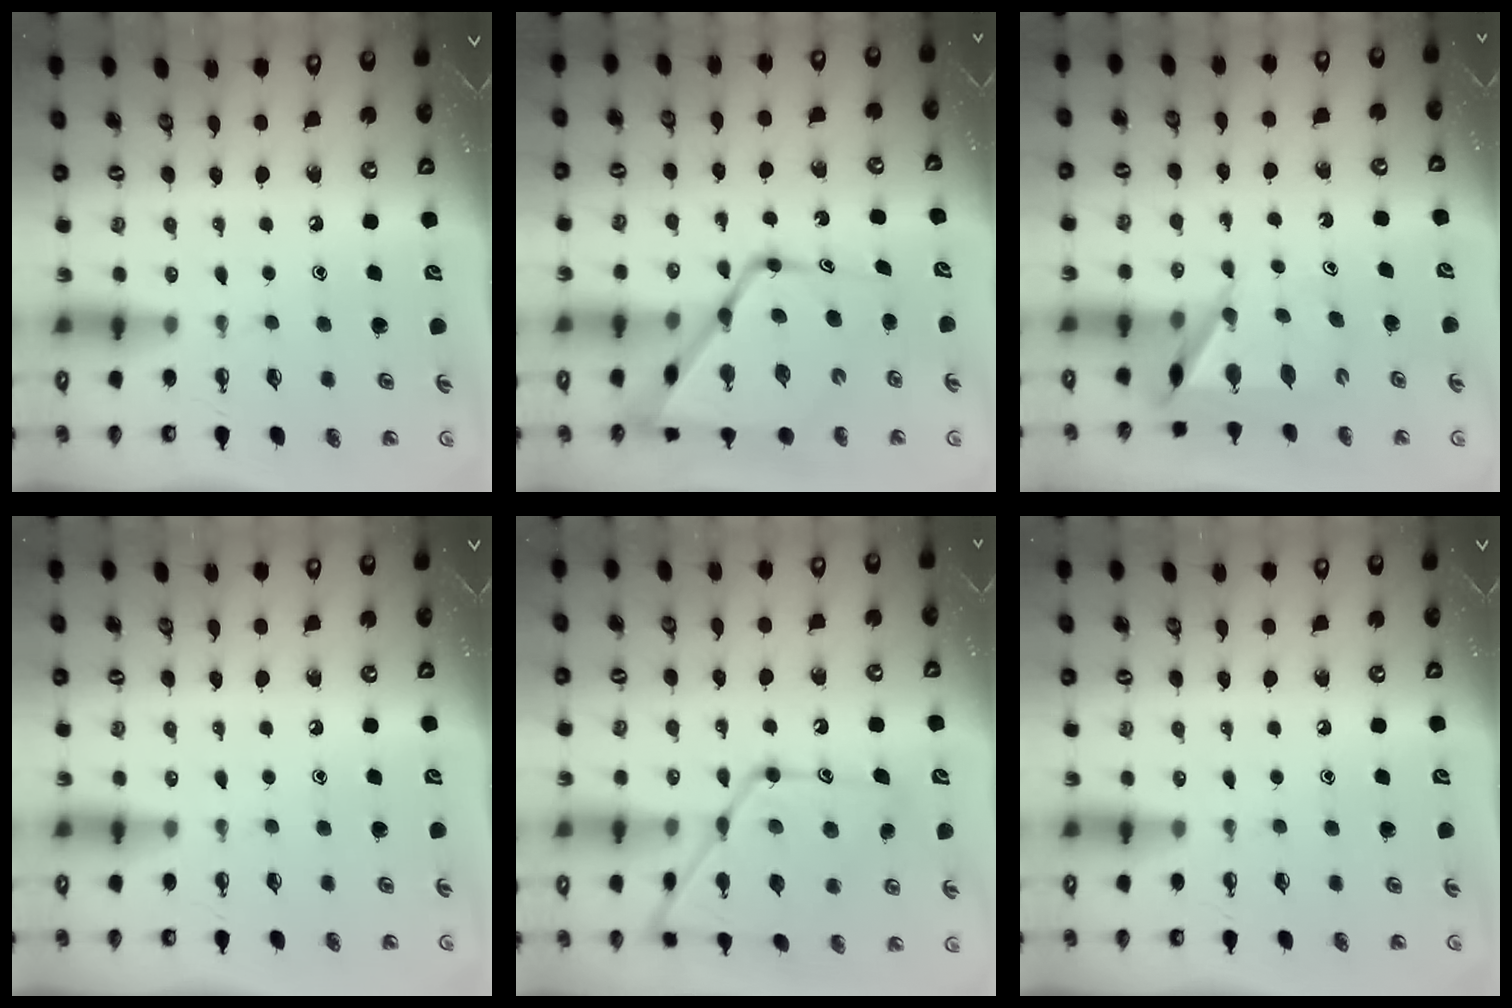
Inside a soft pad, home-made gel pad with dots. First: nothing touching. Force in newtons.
{"total": 20.0, "press": 19.9, "slide": 2.0}
{"total": 8.3, "press": 8.2, "slide": 0.5}
{"total": 0.0}
{"total": 18.2, "press": 18.1, "slide": 1.4}
{"total": 0.0}